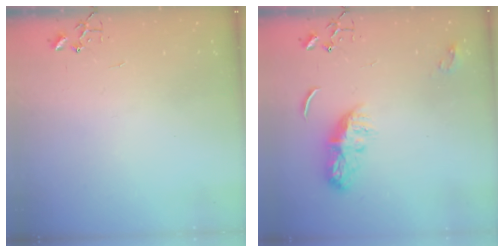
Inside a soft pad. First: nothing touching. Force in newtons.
{"total": 8.9, "press": 8.9, "slide": 0.1}